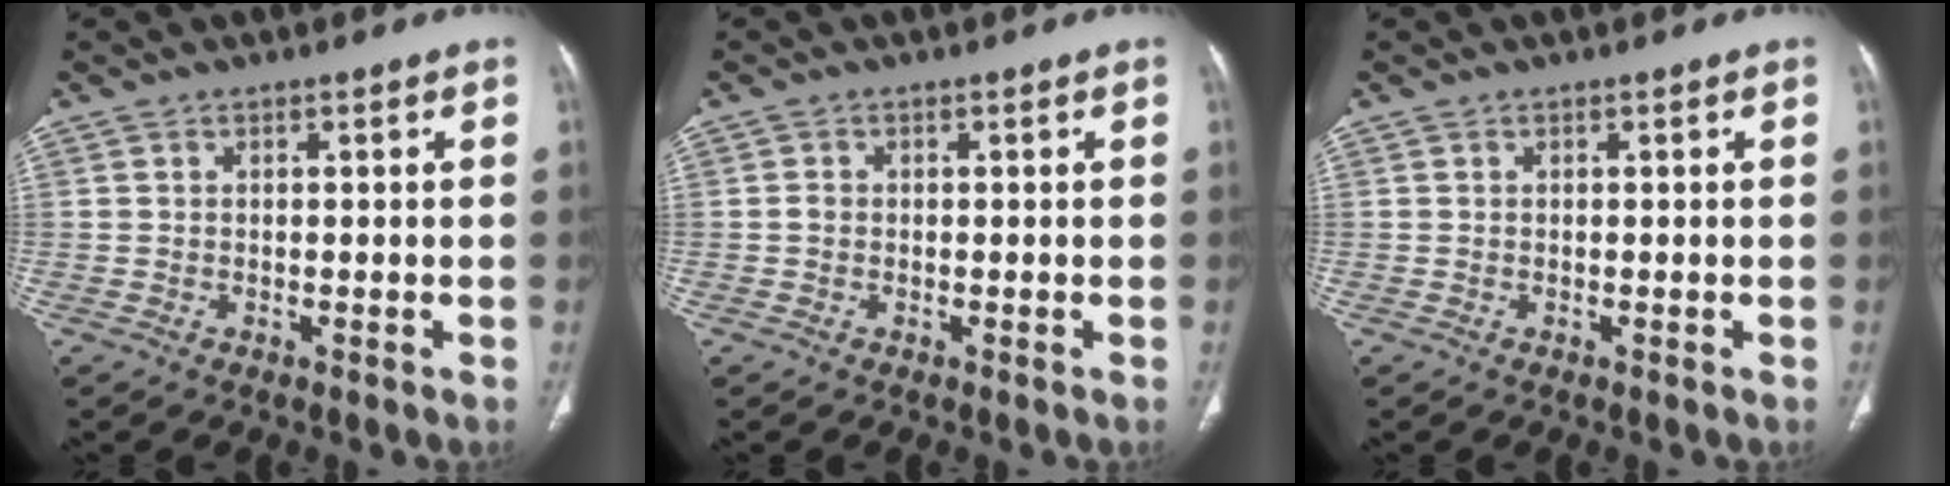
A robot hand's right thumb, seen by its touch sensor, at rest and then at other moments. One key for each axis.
{"total": 0.9, "fx": -0.1, "fy": 0.8, "fz": 0.4, "tx": -0.006, "ty": 0.002, "tz": -0.002}
{"total": 0.0}